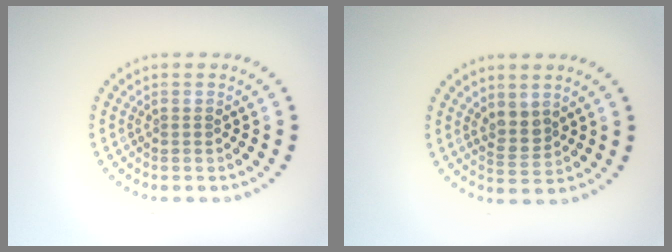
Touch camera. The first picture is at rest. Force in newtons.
{"total": 2.0, "press": 1.7, "slide": 1.1}